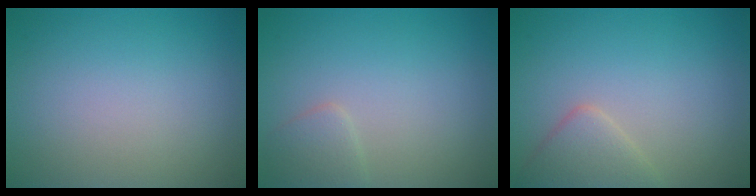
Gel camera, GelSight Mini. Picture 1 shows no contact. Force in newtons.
{"total": 1.5, "press": 1.5, "slide": 0.0}
{"total": 2.6, "press": 2.6, "slide": 0.1}